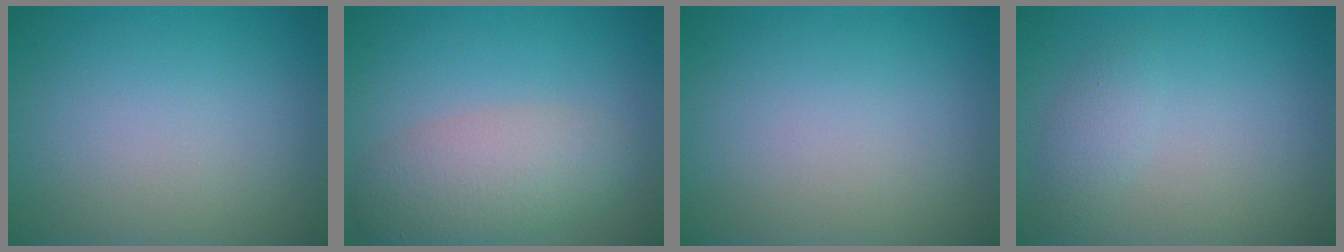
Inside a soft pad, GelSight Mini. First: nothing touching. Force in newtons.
{"total": 5.0, "press": 5.0, "slide": 0.2}
{"total": 0.0}
{"total": 1.6, "press": 1.6, "slide": 0.1}